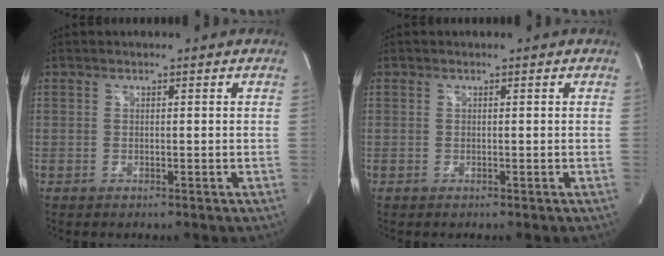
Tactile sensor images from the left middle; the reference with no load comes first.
{"total": 0.0}